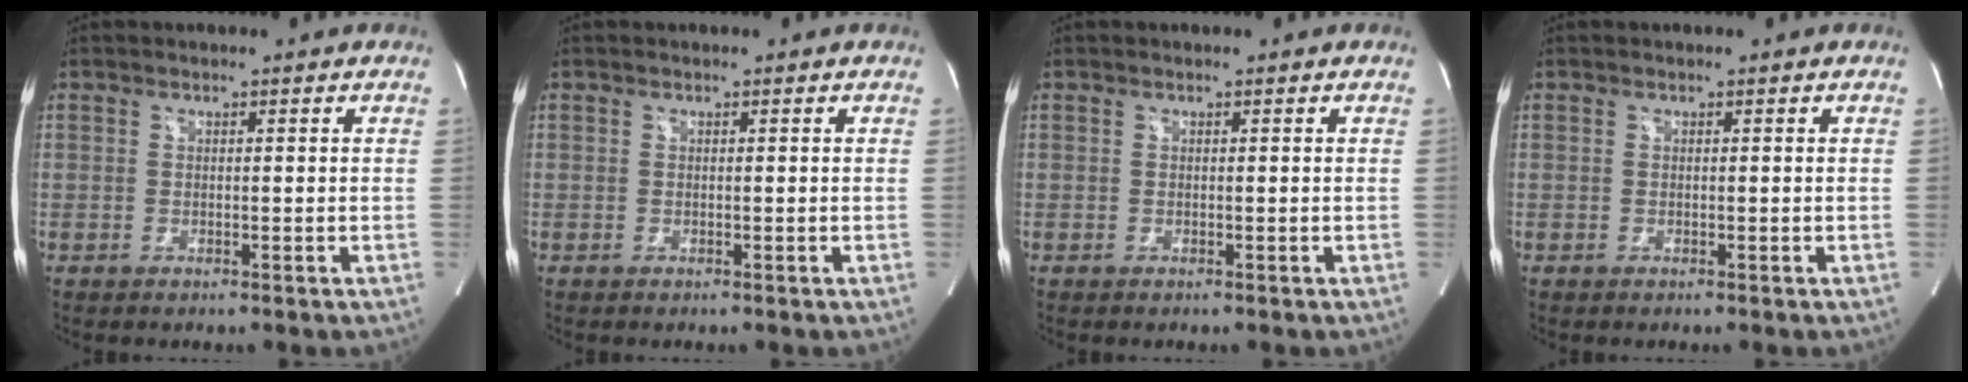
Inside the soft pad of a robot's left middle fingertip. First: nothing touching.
{"total": 0.0}
{"total": 0.0}
{"total": 0.0}